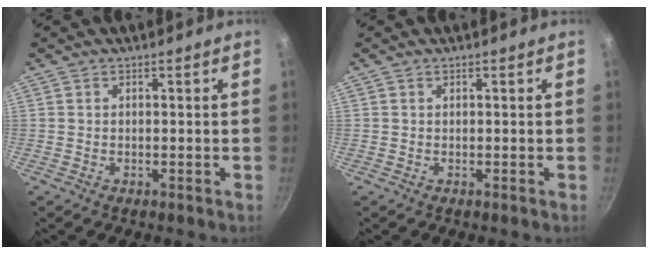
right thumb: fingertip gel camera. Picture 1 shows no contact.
{"total": 0.0}